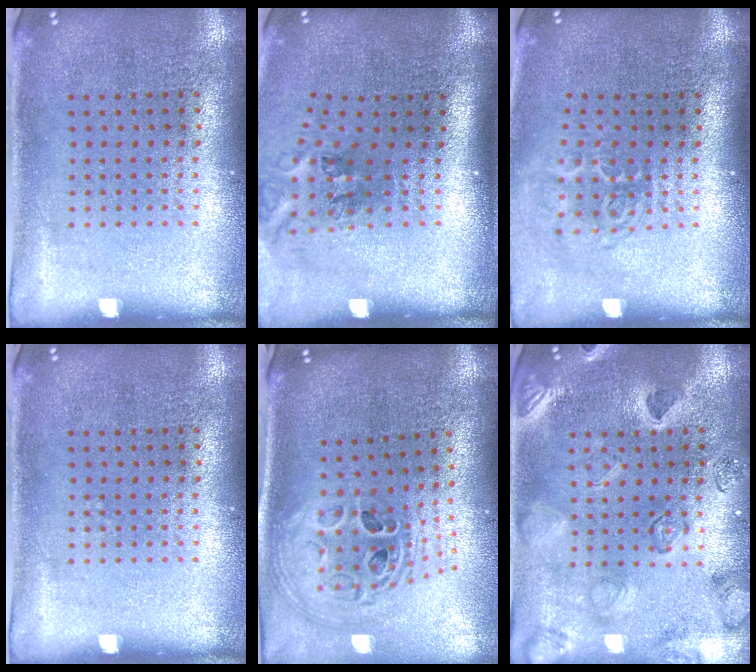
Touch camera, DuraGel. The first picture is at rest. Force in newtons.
{"total": 1.7, "press": 1.2, "slide": 1.3}
{"total": 1.7, "press": 1.1, "slide": 1.3}
{"total": 0.0}
{"total": 1.8, "press": 1.5, "slide": 1.0}
{"total": 2.5, "press": 2.4, "slide": 0.9}